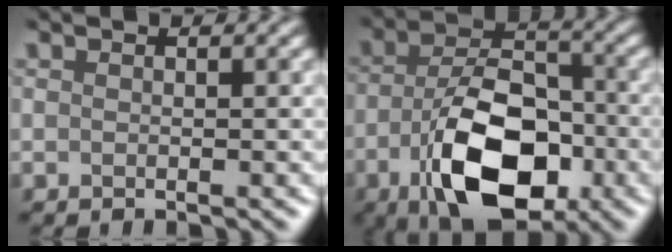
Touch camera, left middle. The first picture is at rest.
{"total": 9.9, "force": [-4.4, 5.1, 7.2], "torque": [-0.140, 0.004, -0.074]}